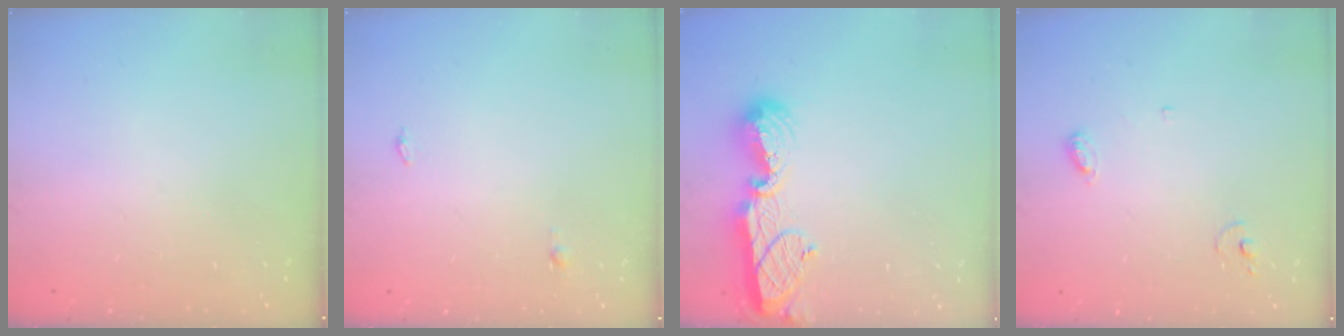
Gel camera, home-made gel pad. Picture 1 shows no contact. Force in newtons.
{"total": 7.6, "press": 3.3, "slide": 6.8}
{"total": 13.8, "press": 13.8, "slide": 1.5}
{"total": 4.7, "press": 4.7, "slide": 0.5}